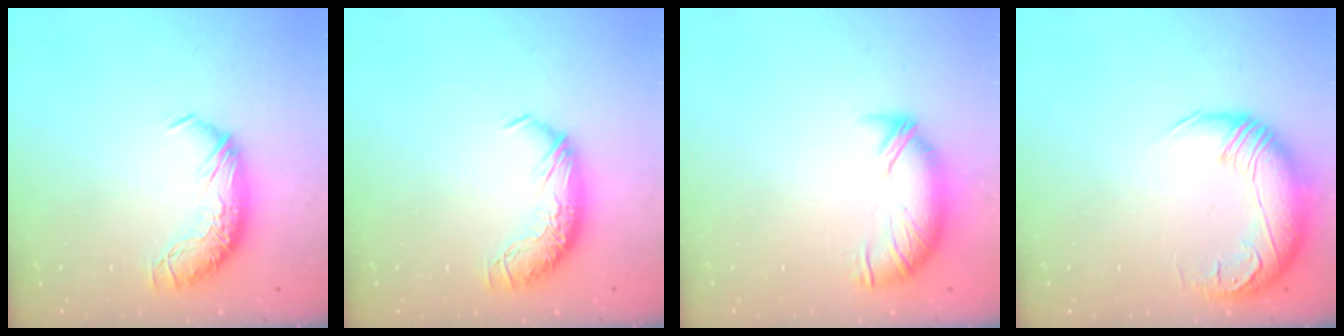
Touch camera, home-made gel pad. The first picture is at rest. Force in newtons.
{"total": 0.0}
{"total": 3.2, "press": 2.5, "slide": 2.0}
{"total": 2.9, "press": 1.1, "slide": 2.6}